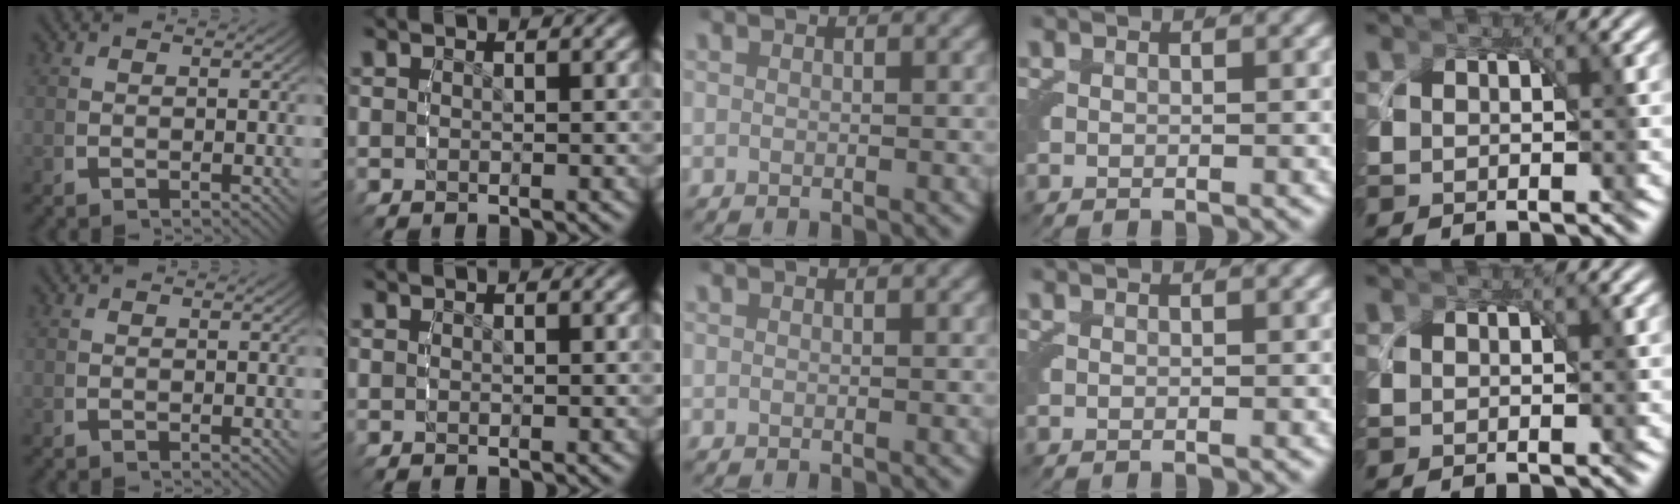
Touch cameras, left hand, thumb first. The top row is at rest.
{}